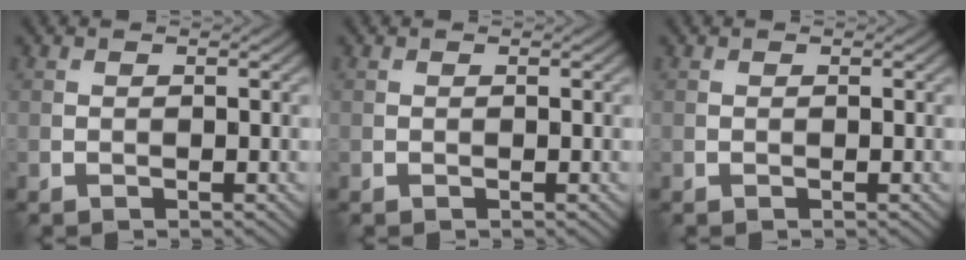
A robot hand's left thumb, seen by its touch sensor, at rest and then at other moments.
{"total": 0.0}
{"total": 0.0}